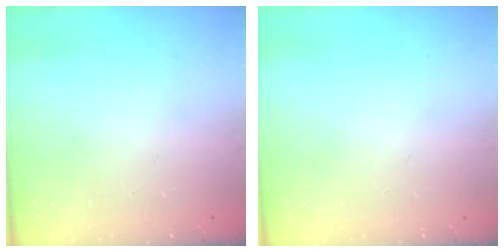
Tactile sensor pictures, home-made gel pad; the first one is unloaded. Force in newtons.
{"total": 0.0}